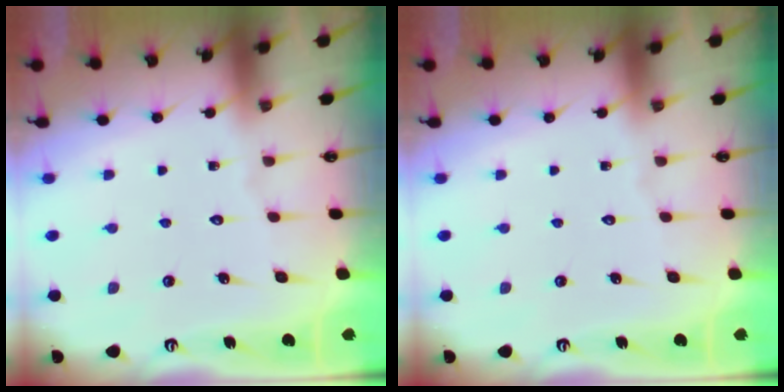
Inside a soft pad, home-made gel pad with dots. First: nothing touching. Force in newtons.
{"total": 0.0}